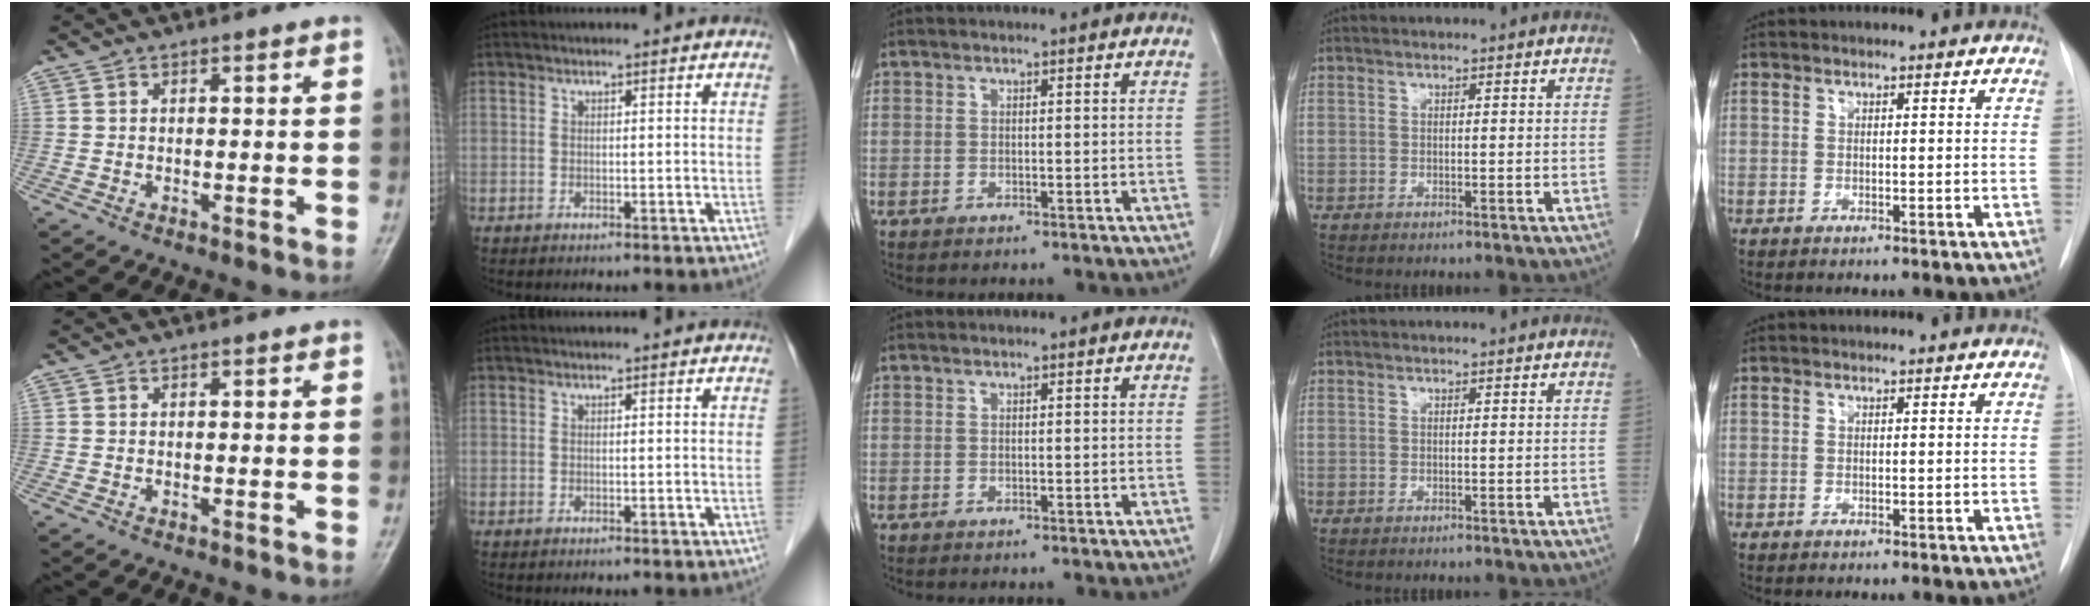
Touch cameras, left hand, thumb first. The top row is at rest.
{}